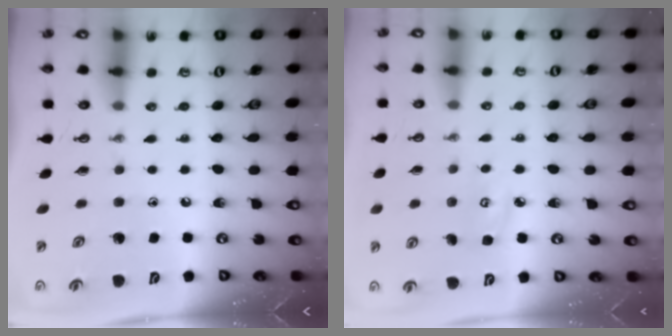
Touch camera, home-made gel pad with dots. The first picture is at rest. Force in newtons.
{"total": 5.5, "press": 5.5, "slide": 0.6}